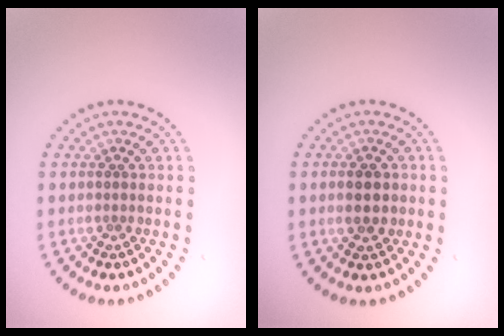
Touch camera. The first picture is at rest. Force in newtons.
{"total": 2.9, "press": 2.9, "slide": 0.2}